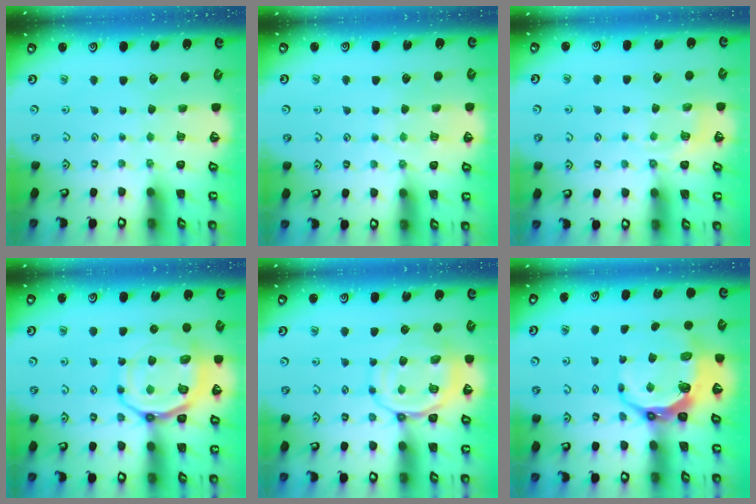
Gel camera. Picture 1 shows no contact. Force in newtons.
{"total": 6.2, "press": 6.2, "slide": 0.5}
{"total": 6.1, "press": 6.0, "slide": 1.3}
{"total": 16.0, "press": 15.9, "slide": 2.0}
{"total": 12.2, "press": 12.0, "slide": 1.6}
{"total": 11.5, "press": 10.6, "slide": 4.4}